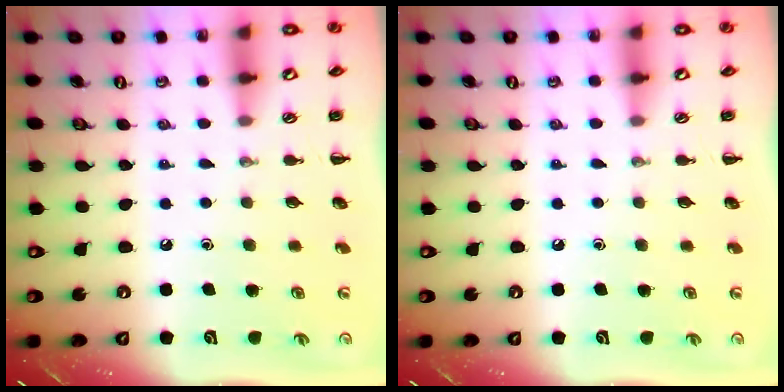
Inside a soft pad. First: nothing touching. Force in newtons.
{"total": 0.0}